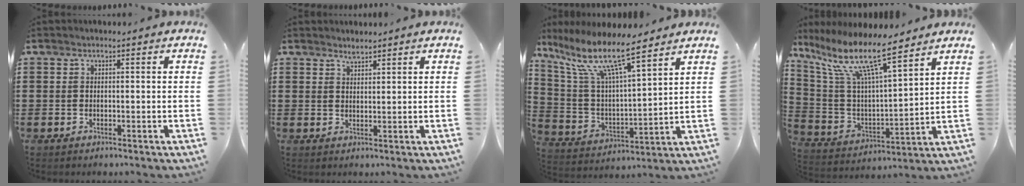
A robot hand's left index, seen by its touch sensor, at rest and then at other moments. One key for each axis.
{"total": 1.8, "fx": 1.7, "fy": 0.4, "fz": 0.4, "tx": -0.010, "ty": 0.000, "tz": 0.032}
{"total": 11.5, "fx": 8.7, "fy": 1.6, "fz": 7.5, "tx": -0.175, "ty": -0.046, "tz": 0.146}
{"total": 12.9, "fx": 9.1, "fy": 2.1, "fz": 8.9, "tx": -0.207, "ty": -0.049, "tz": 0.152}